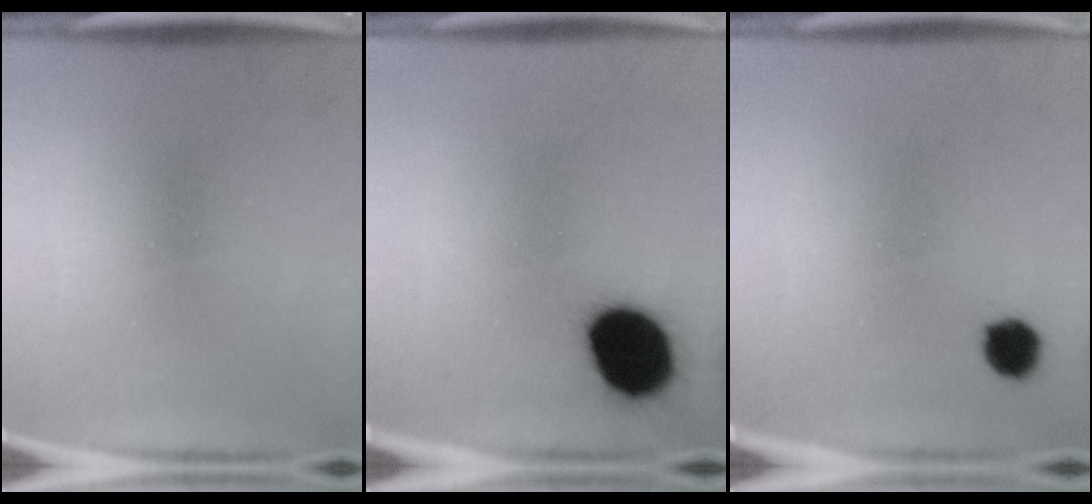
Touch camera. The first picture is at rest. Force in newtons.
{"total": 16.6}
{"total": 4.1}